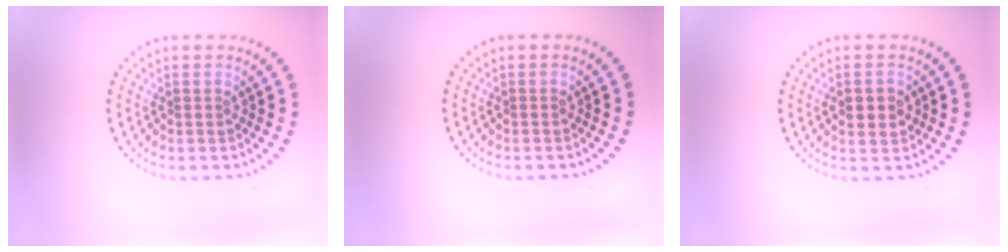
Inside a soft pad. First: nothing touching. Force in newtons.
{"total": 0.0}
{"total": 2.4, "press": 2.4, "slide": 0.1}